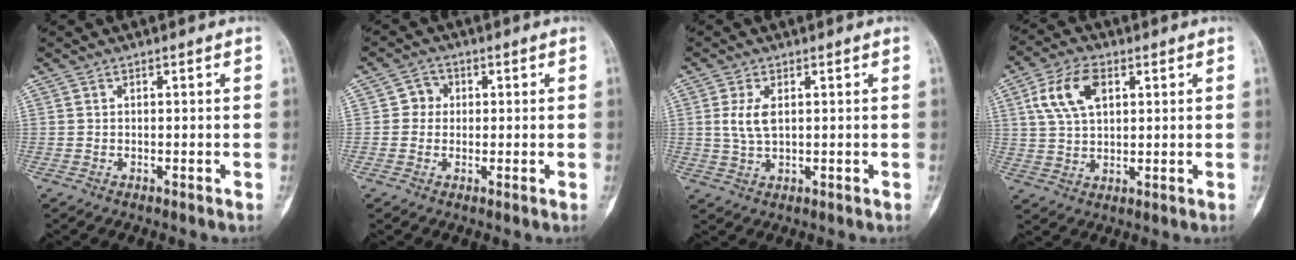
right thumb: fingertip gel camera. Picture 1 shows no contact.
{"total": 3.3, "force": [0.3, 3.2, 1.0], "torque": [0.008, 0.008, -0.003]}
{"total": 4.5, "force": [1.0, 2.2, 3.8], "torque": [-0.076, -0.001, 0.022]}
{"total": 9.7, "force": [3.3, 5.6, 7.2], "torque": [-0.134, 0.003, 0.063]}